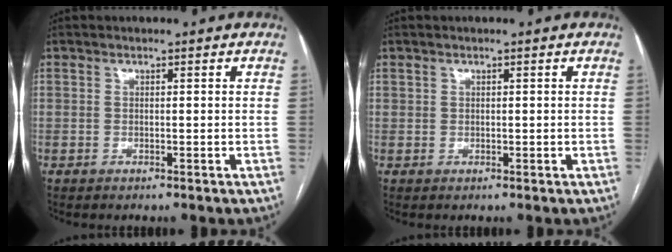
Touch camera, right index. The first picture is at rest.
{"total": 0.5, "force": [0.3, 0.4, 0.0], "torque": [0.004, 0.003, 0.007]}